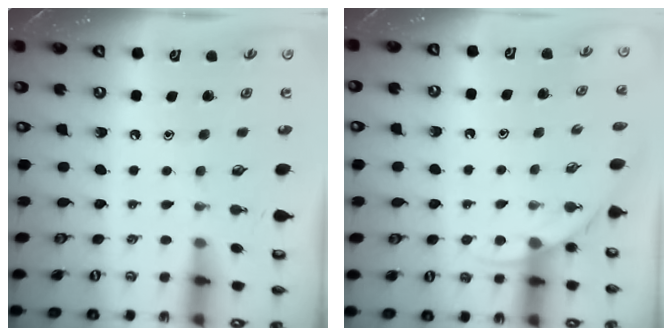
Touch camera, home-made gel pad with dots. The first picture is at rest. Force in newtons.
{"total": 3.4, "press": 3.4, "slide": 0.2}